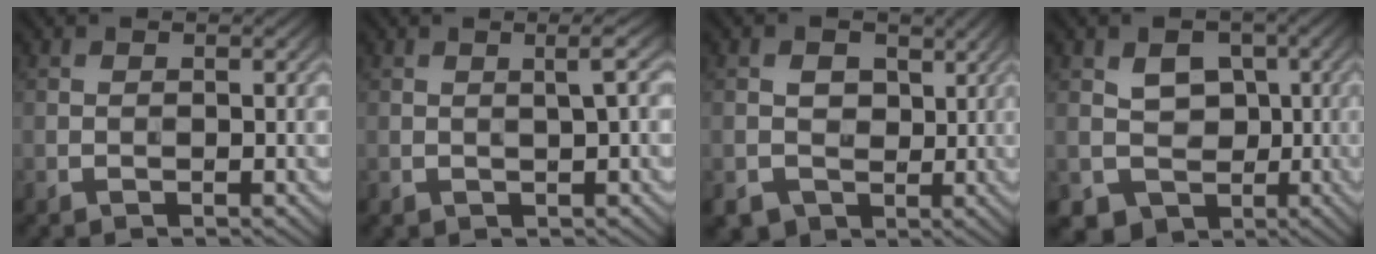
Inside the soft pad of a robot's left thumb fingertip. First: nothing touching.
{"total": 1.9, "force": [0.5, 0.1, 1.8], "torque": [-0.030, 0.009, 0.007]}
{"total": 4.3, "force": [0.1, 4.0, 1.5], "torque": [-0.034, -0.004, -0.001]}
{"total": 5.9, "force": [-0.4, 5.1, 2.9], "torque": [-0.058, -0.010, -0.013]}